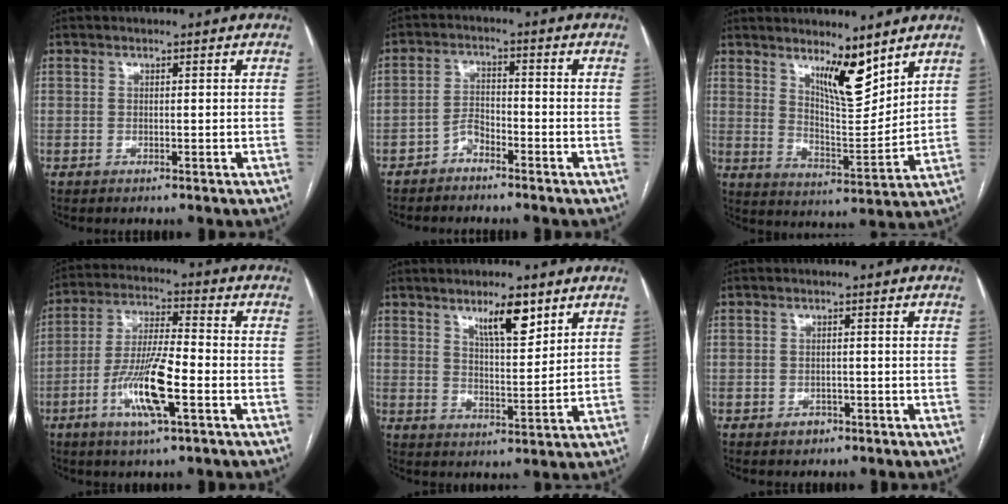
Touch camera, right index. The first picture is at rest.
{"total": 3.0, "force": [-2.4, 1.1, 1.3], "torque": [-0.023, 0.005, -0.045]}
{"total": 8.6, "force": [6.2, 1.8, 5.6], "torque": [-0.102, -0.018, 0.116]}
{"total": 11.8, "force": [-4.3, 1.8, 10.8], "torque": [-0.213, -0.005, -0.078]}
{"total": 7.2, "force": [4.6, 1.6, 5.3], "torque": [-0.091, -0.005, 0.080]}
{"total": 1.8, "force": [-1.1, 1.4, 0.6], "torque": [-0.007, 0.004, -0.010]}